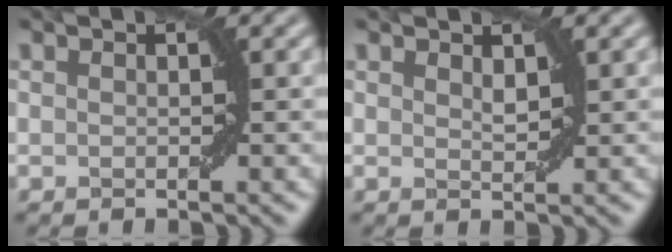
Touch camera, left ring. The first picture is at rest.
{"total": 1.0, "force": [0.7, 0.3, 0.6], "torque": [-0.011, -0.001, 0.016]}